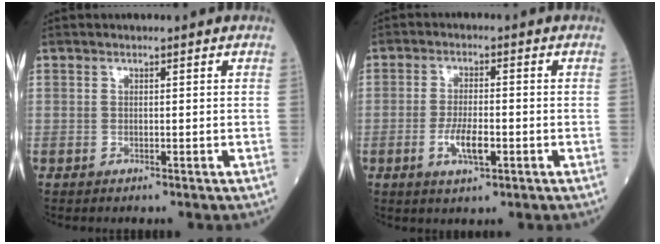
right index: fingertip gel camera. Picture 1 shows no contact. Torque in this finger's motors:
{"motor_torque": [0.98, -0.27, 0.43, 0.11]}